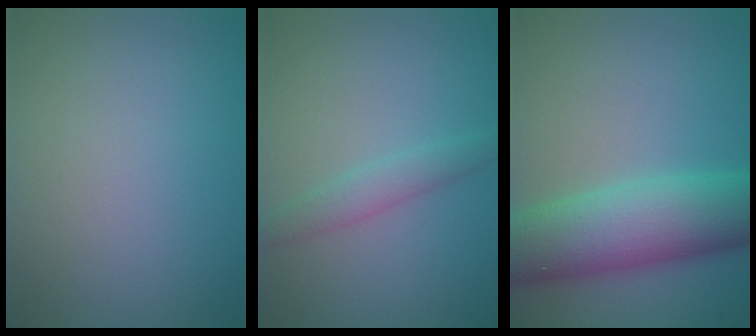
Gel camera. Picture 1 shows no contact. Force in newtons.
{"total": 1.9, "press": 1.9, "slide": 0.1}
{"total": 9.3, "press": 9.3, "slide": 0.4}